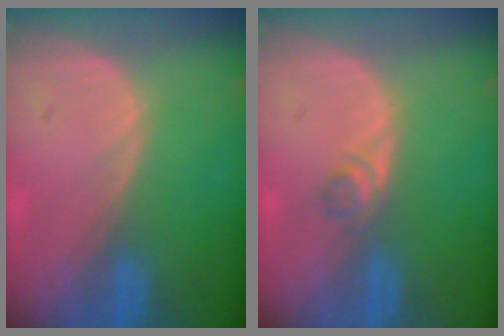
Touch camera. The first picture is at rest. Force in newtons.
{"total": 1.8, "press": 1.5, "slide": 0.9}